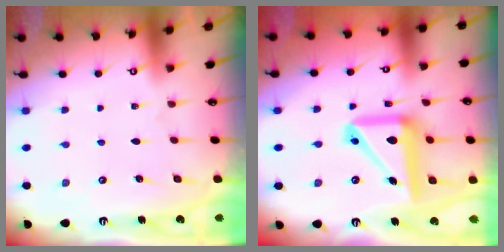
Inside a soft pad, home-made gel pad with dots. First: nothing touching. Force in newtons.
{"total": 16.1, "press": 15.9, "slide": 2.9}